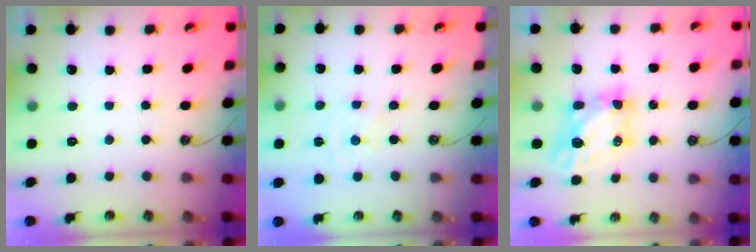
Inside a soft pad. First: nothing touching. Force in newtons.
{"total": 0.0}
{"total": 6.1, "press": 6.1, "slide": 0.6}